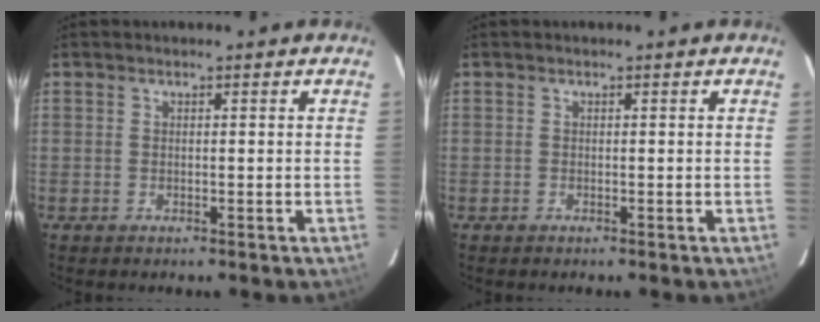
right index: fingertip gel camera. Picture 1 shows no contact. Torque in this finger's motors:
{"motor_torque": [-0.01, -0.01, 0.00, -0.02]}